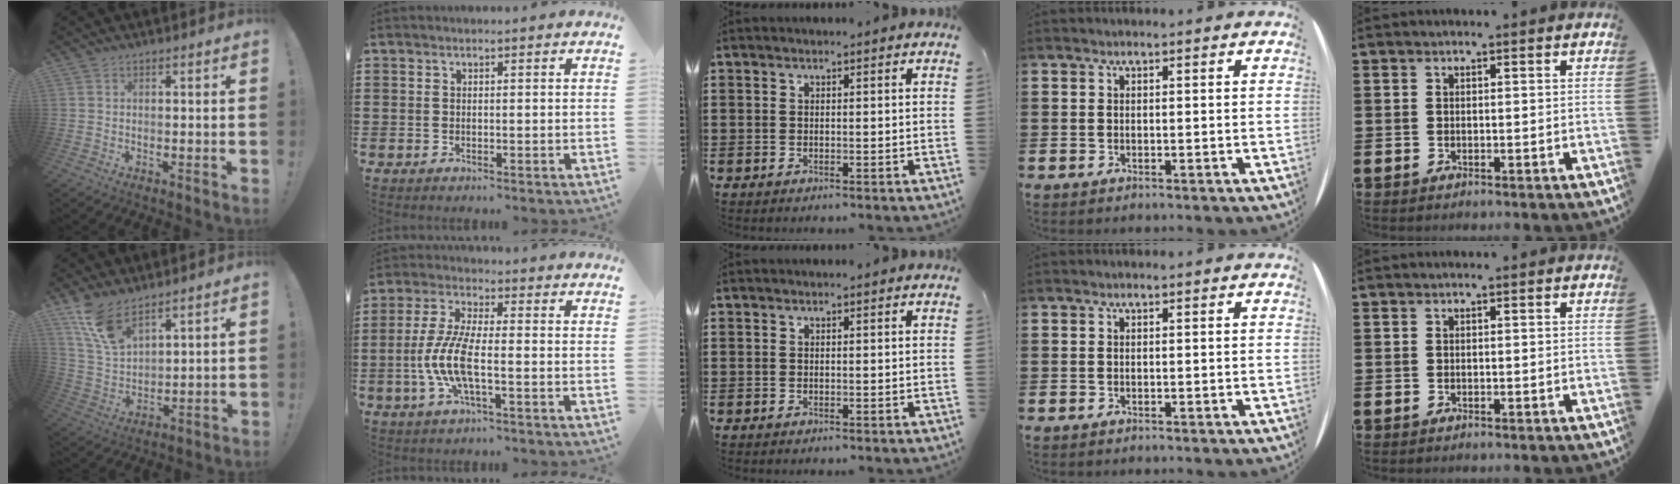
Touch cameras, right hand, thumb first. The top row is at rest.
{"thumb": {"total": 10.6, "force": [8.2, 4.1, 5.4], "torque": [-0.105, -0.047, 0.159]}, "index": {"total": 8.2, "force": [-2.2, 2.6, 7.5], "torque": [-0.177, -0.014, -0.049]}}